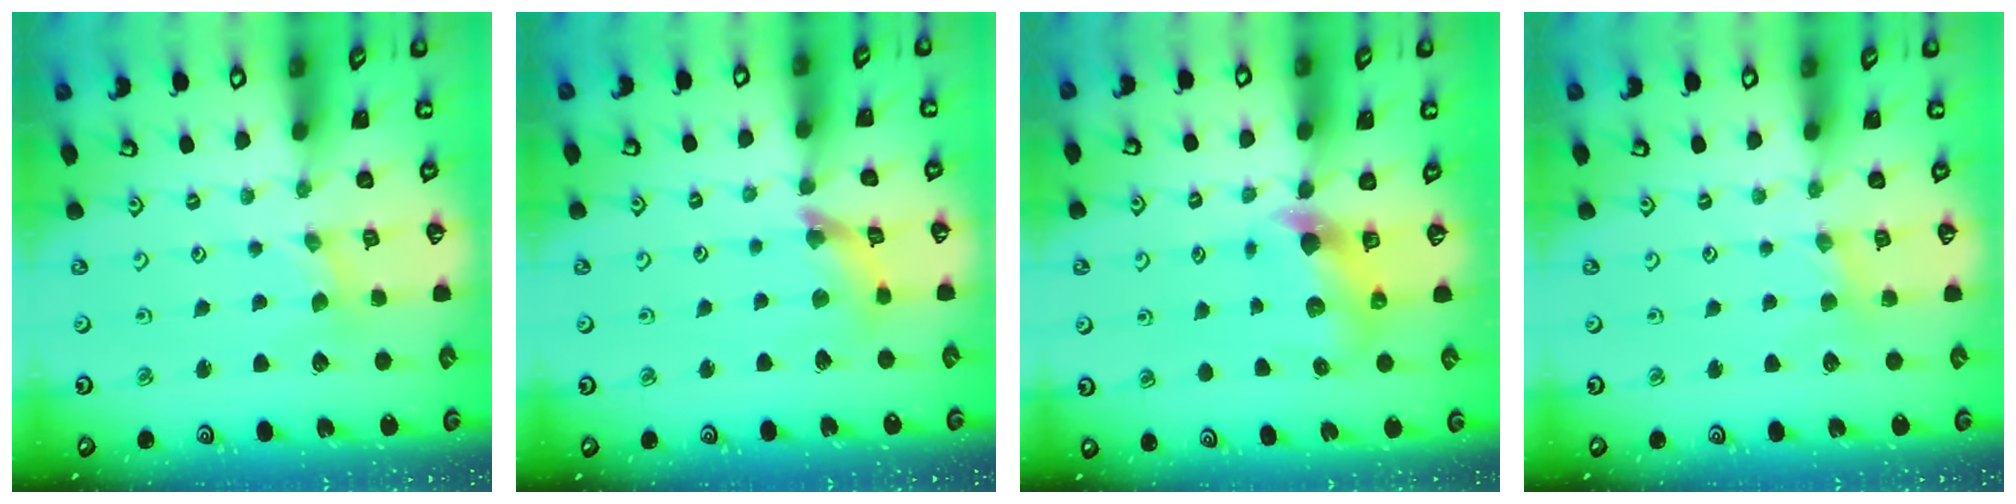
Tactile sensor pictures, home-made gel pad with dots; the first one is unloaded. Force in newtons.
{"total": 7.3, "press": 7.3, "slide": 0.7}
{"total": 5.4, "press": 5.4, "slide": 0.5}
{"total": 2.8, "press": 2.8, "slide": 0.3}